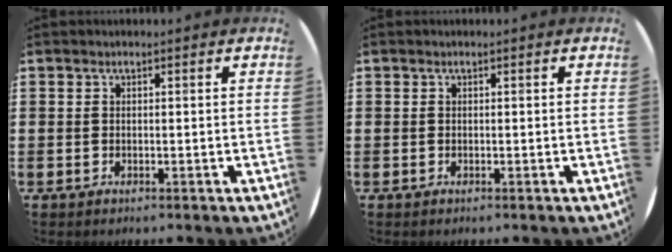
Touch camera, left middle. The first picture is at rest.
{"total": 0.0}